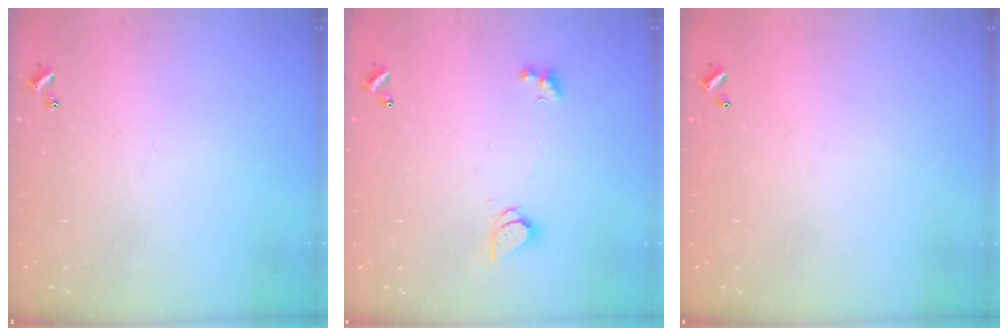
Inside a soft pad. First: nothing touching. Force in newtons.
{"total": 1.6, "press": 1.6, "slide": 0.2}
{"total": 2.8, "press": 2.8, "slide": 0.1}